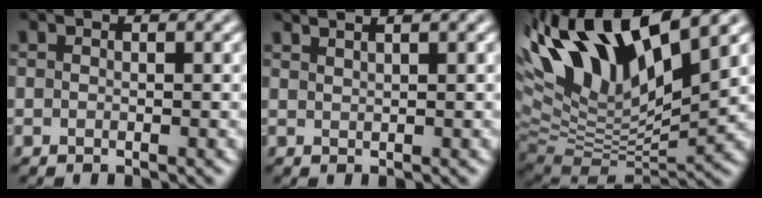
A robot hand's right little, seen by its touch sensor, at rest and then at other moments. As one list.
[{"total": 1.6, "force": [1.0, -1.1, -0.5], "torque": [0.003, 0.000, 0.018]}, {"total": 10.8, "force": [7.2, 2.1, 7.7], "torque": [-0.153, 0.039, 0.128]}]